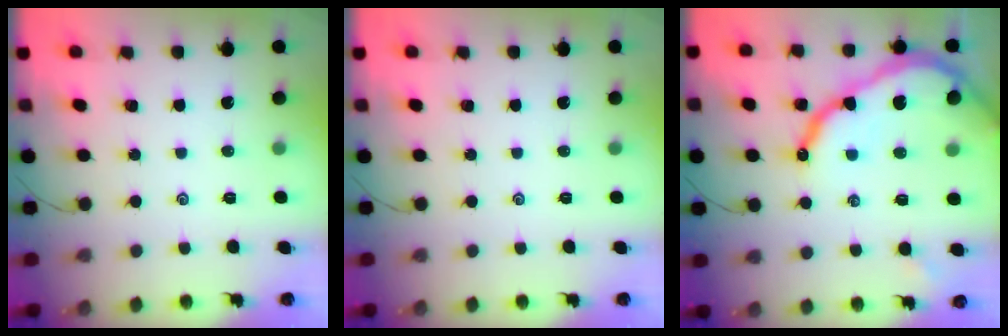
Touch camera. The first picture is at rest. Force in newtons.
{"total": 0.0}
{"total": 16.4, "press": 16.3, "slide": 1.4}